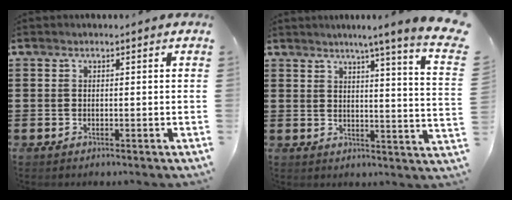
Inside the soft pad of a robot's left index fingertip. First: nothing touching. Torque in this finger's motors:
{"motor_torque": [1.13, -1.01, 0.64, 0.15]}